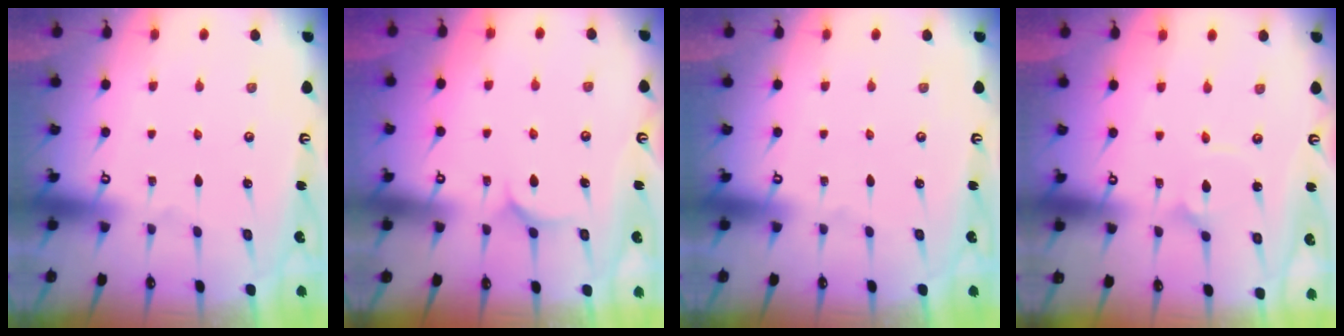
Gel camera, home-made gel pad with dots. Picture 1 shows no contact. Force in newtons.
{"total": 7.2, "press": 7.2, "slide": 0.6}
{"total": 0.0}
{"total": 2.0, "press": 2.0, "slide": 0.1}